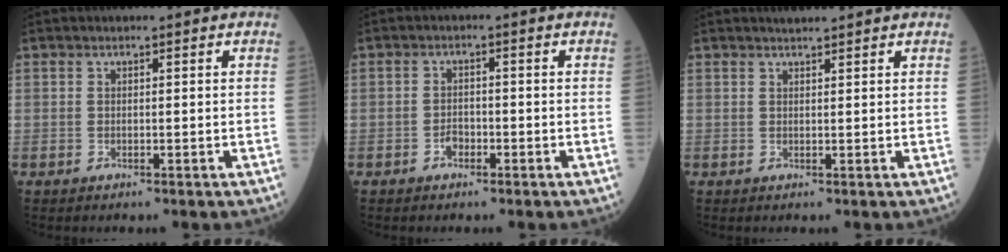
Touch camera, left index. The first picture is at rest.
{"total": 1.8, "force": [-1.2, 1.1, 0.9], "torque": [-0.013, 0.003, -0.021]}
{"total": 1.7, "force": [1.6, -0.1, 0.5], "torque": [-0.009, 0.009, 0.031]}